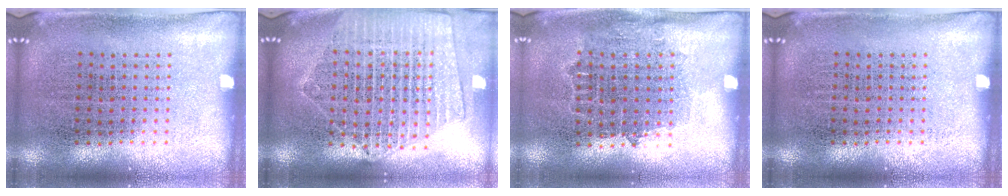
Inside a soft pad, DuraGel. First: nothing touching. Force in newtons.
{"total": 2.1, "press": 1.9, "slide": 0.9}
{"total": 0.8, "press": 0.7, "slide": 0.3}
{"total": 0.0}